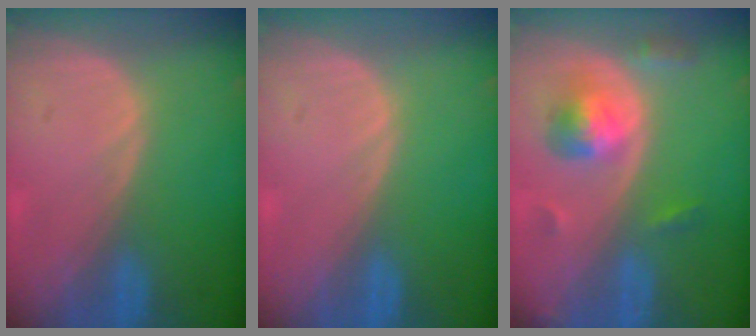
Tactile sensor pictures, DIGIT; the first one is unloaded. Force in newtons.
{"total": 0.0}
{"total": 5.7, "press": 5.3, "slide": 1.9}